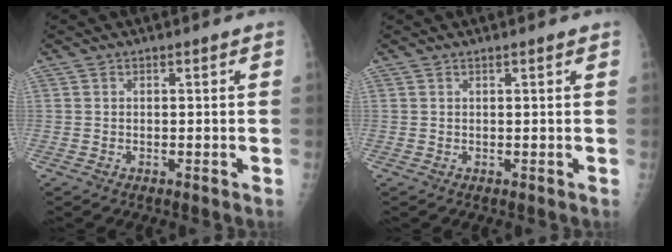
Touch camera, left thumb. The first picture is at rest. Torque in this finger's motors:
{"motor_torque": [-0.22, -0.07, -0.16, -0.02, -0.05]}